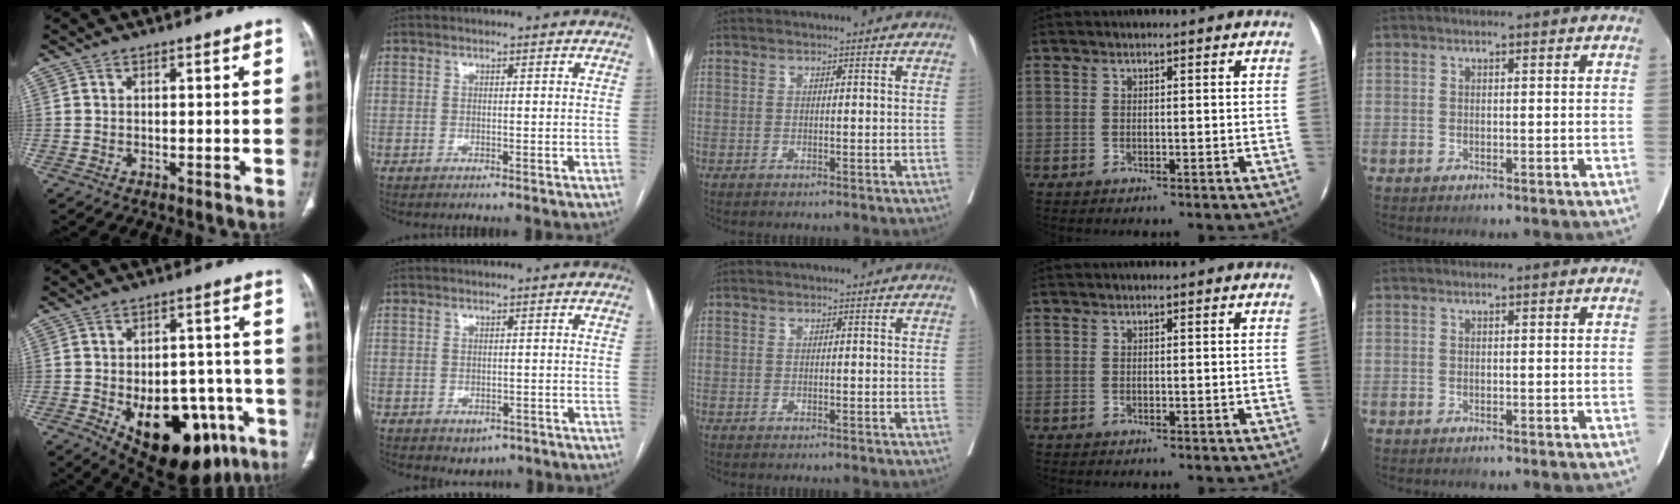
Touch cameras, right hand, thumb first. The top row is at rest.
{"thumb": {"total": 22.5, "force": [-9.1, 12.5, 16.2], "torque": [-0.188, 0.031, -0.107]}, "index": {"total": 3.0, "force": [-1.7, 2.2, 1.2], "torque": [-0.007, 0.002, -0.012]}}